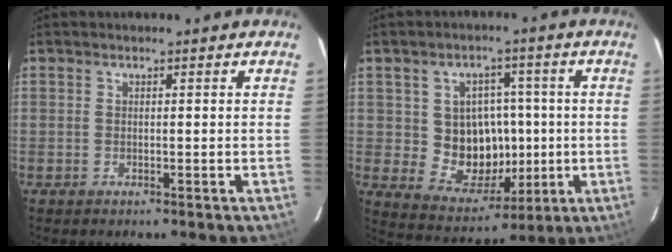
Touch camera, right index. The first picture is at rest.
{"total": 11.1, "force": [-0.2, 9.9, 5.0], "torque": [-0.099, 0.009, 0.015]}